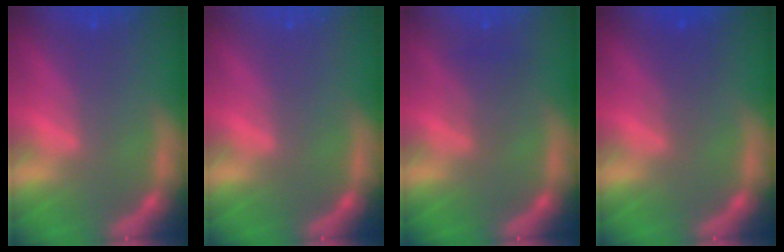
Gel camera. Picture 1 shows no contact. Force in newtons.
{"total": 0.0}
{"total": 2.0}
{"total": 2.0}